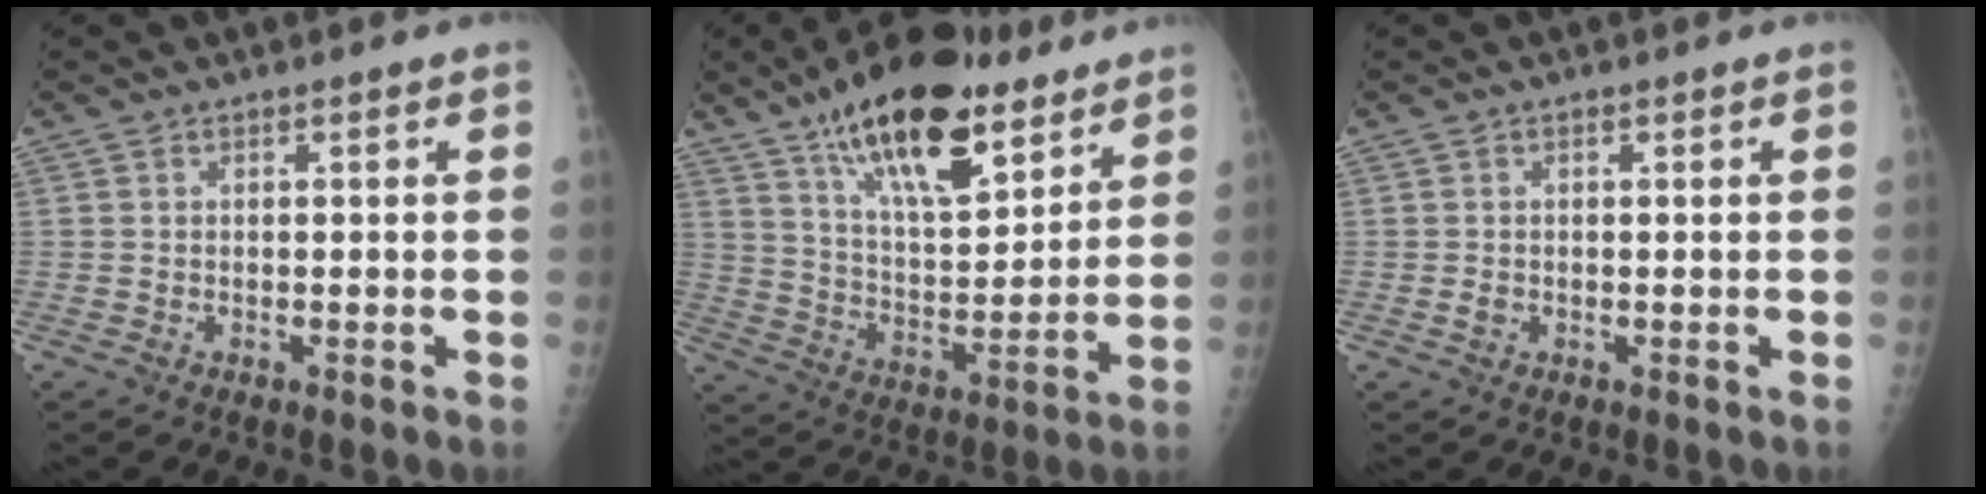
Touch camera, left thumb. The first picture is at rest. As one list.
[{"total": 21.5, "force": [14.0, 8.1, 14.2], "torque": [-0.204, -0.062, 0.236]}, {"total": 1.1, "force": [-0.2, 1.0, 0.6], "torque": [-0.006, 0.001, -0.001]}]